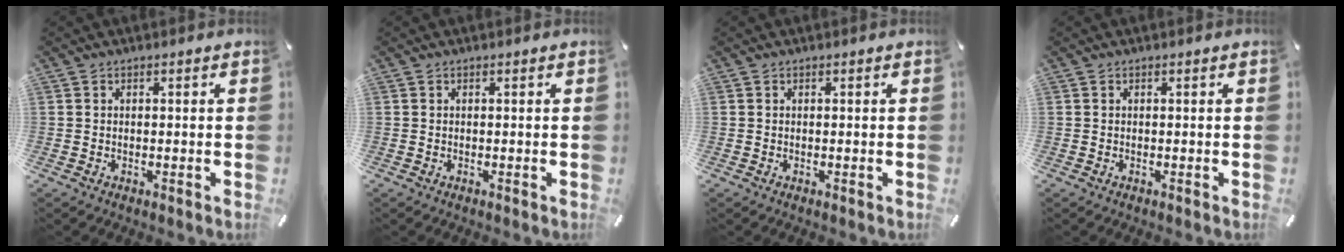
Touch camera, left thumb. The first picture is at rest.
{"total": 0.0}
{"total": 0.0}
{"total": 0.0}